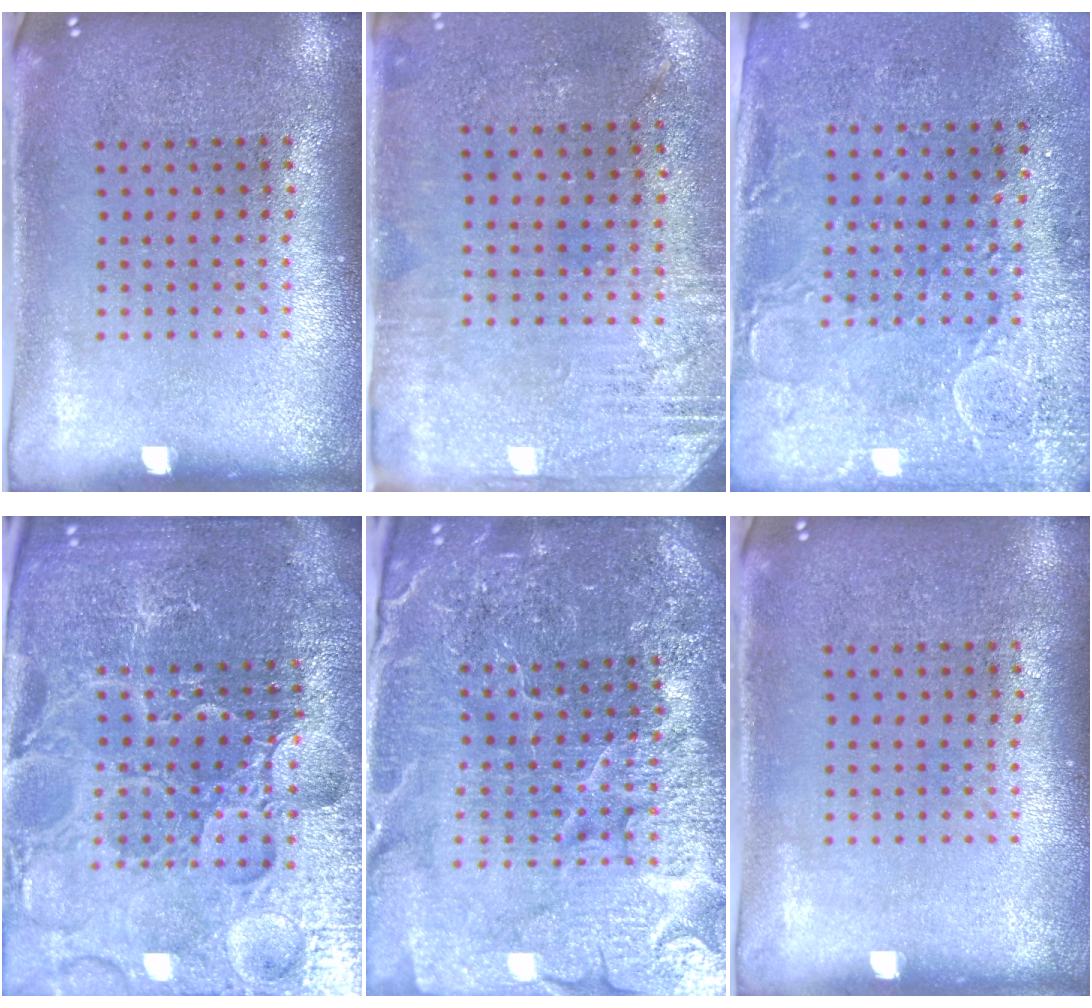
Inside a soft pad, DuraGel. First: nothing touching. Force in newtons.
{"total": 2.8, "press": 2.4, "slide": 1.5}
{"total": 3.0, "press": 2.3, "slide": 1.9}
{"total": 6.2, "press": 5.6, "slide": 2.7}
{"total": 5.8, "press": 5.2, "slide": 2.5}
{"total": 0.0}